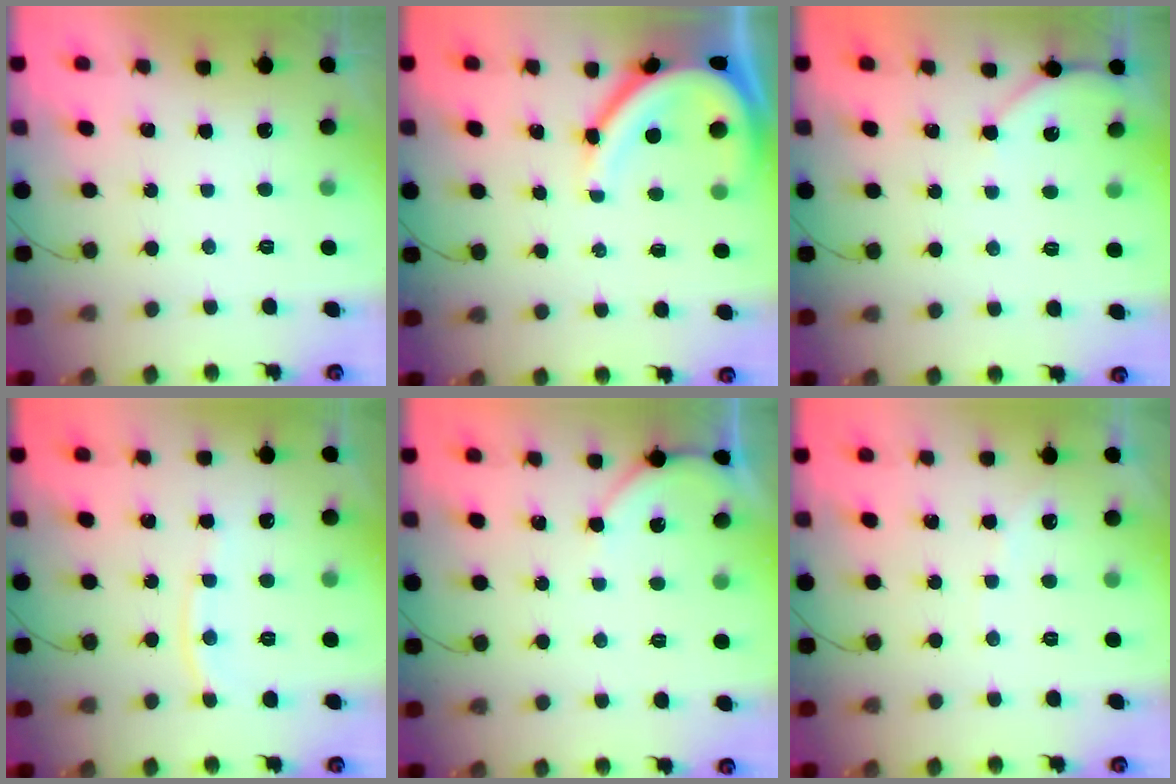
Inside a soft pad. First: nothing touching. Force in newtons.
{"total": 9.7, "press": 9.6, "slide": 0.9}
{"total": 4.0, "press": 3.9, "slide": 0.6}
{"total": 6.6, "press": 6.6, "slide": 0.9}
{"total": 4.0, "press": 3.9, "slide": 0.7}
{"total": 2.8, "press": 2.8, "slide": 0.5}